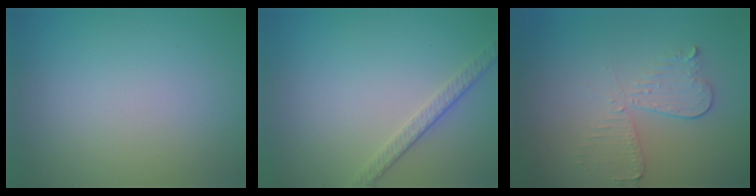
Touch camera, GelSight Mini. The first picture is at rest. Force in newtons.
{"total": 2.5, "press": 2.1, "slide": 1.4}
{"total": 3.1, "press": 2.7, "slide": 1.6}